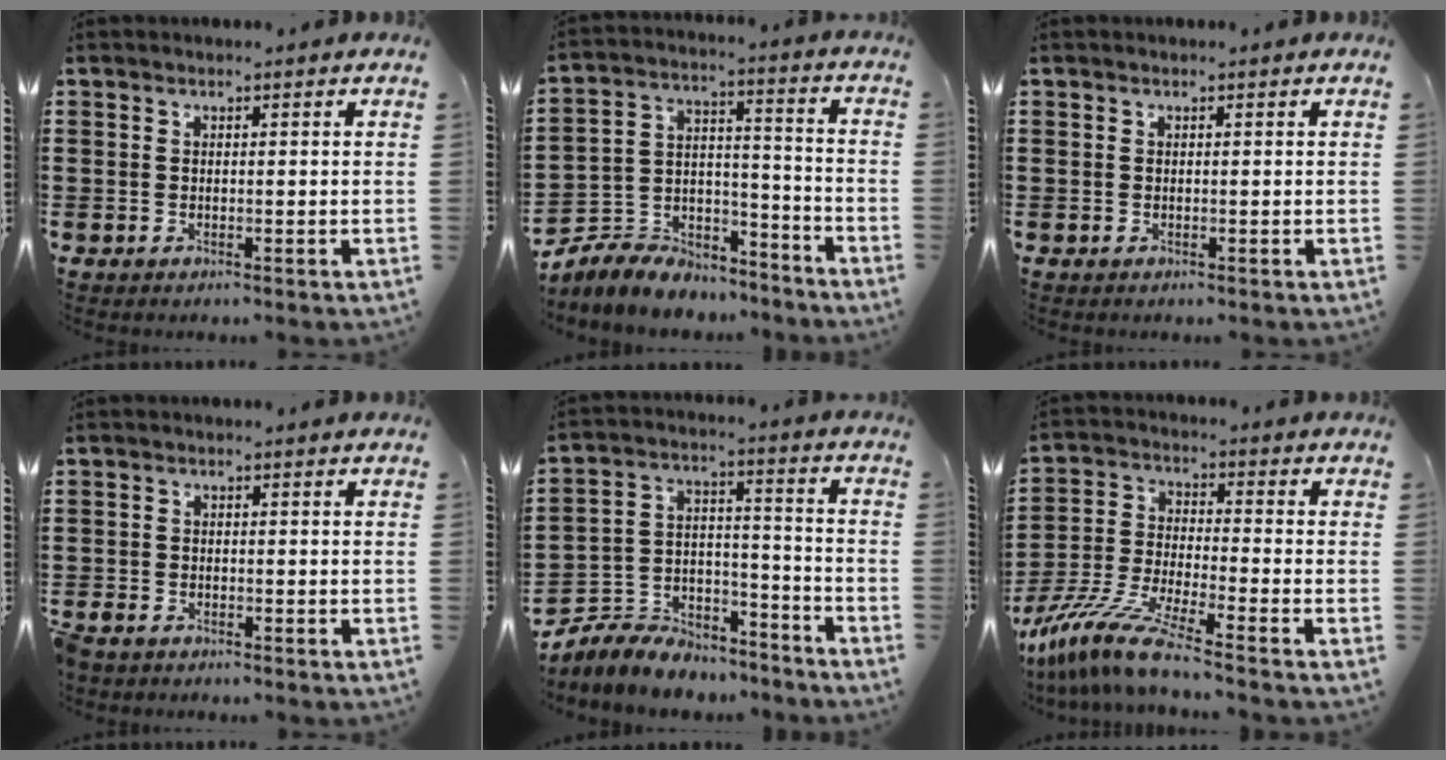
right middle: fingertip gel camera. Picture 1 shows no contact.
{"total": 6.8, "force": [-6.4, 2.3, 0.4], "torque": [-0.022, 0.003, -0.129]}
{"total": 0.0}
{"total": 1.4, "force": [-1.3, 0.6, 0.3], "torque": [-0.025, -0.004, -0.032]}
{"total": 7.0, "force": [-6.6, 2.2, 0.4], "torque": [-0.019, 0.007, -0.133]}
{"total": 9.8, "force": [-8.4, 0.0, 5.2], "torque": [-0.123, -0.010, -0.171]}